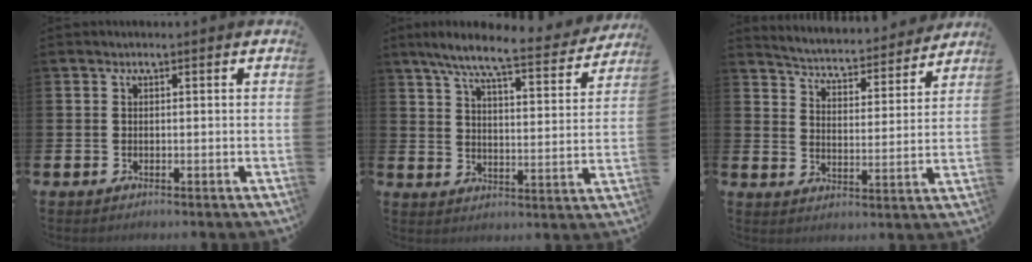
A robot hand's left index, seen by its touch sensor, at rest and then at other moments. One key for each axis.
{"total": 8.4, "fx": 7.3, "fy": 0.7, "fz": 4.0, "tx": -0.090, "ty": -0.046, "tz": 0.121}
{"total": 4.8, "fx": 4.7, "fy": 0.5, "fz": 0.4, "tx": -0.032, "ty": -0.044, "tz": 0.076}